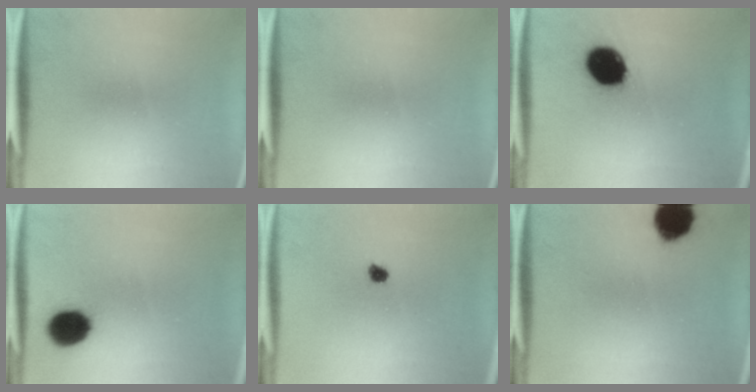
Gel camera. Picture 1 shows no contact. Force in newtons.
{"total": 0.0}
{"total": 12.9}
{"total": 8.7}
{"total": 1.8}
{"total": 10.4}